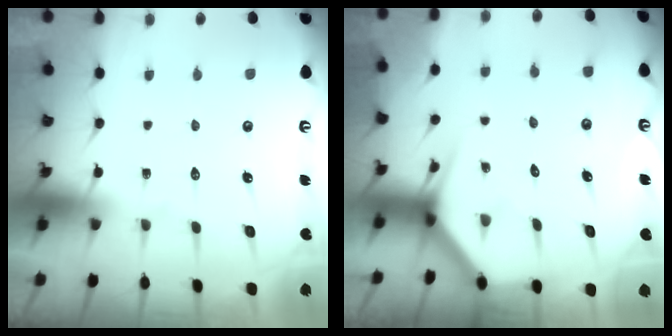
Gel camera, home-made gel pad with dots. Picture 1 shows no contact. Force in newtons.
{"total": 3.5, "press": 3.5, "slide": 0.2}